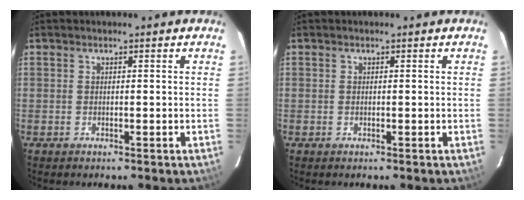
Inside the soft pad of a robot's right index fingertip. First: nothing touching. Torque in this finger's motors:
{"motor_torque": [0.06, 0.03, -0.02, -0.01]}